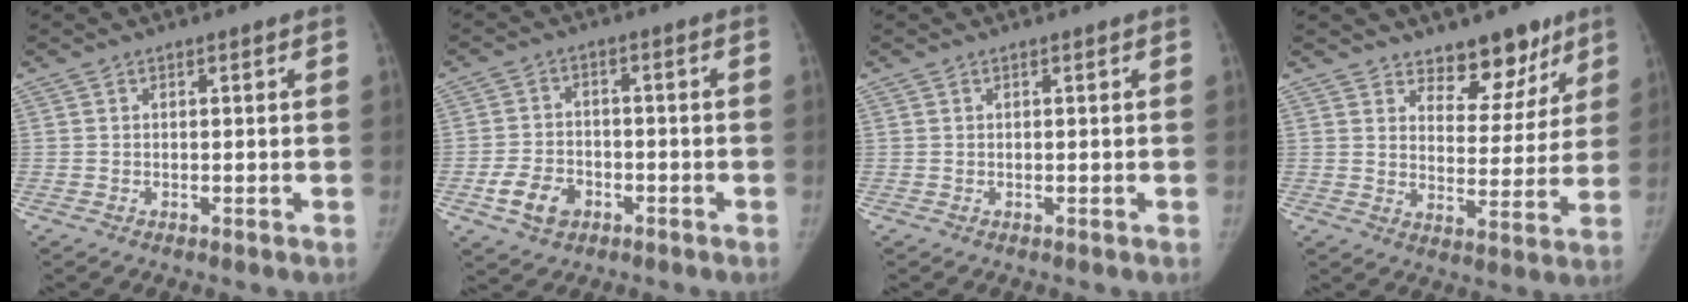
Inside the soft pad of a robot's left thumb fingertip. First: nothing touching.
{"total": 7.0, "force": [-3.2, 5.1, 3.5], "torque": [-0.053, 0.017, -0.055]}
{"total": 0.0}
{"total": 10.2, "force": [7.4, 5.7, 4.1], "torque": [-0.001, -0.046, 0.109]}